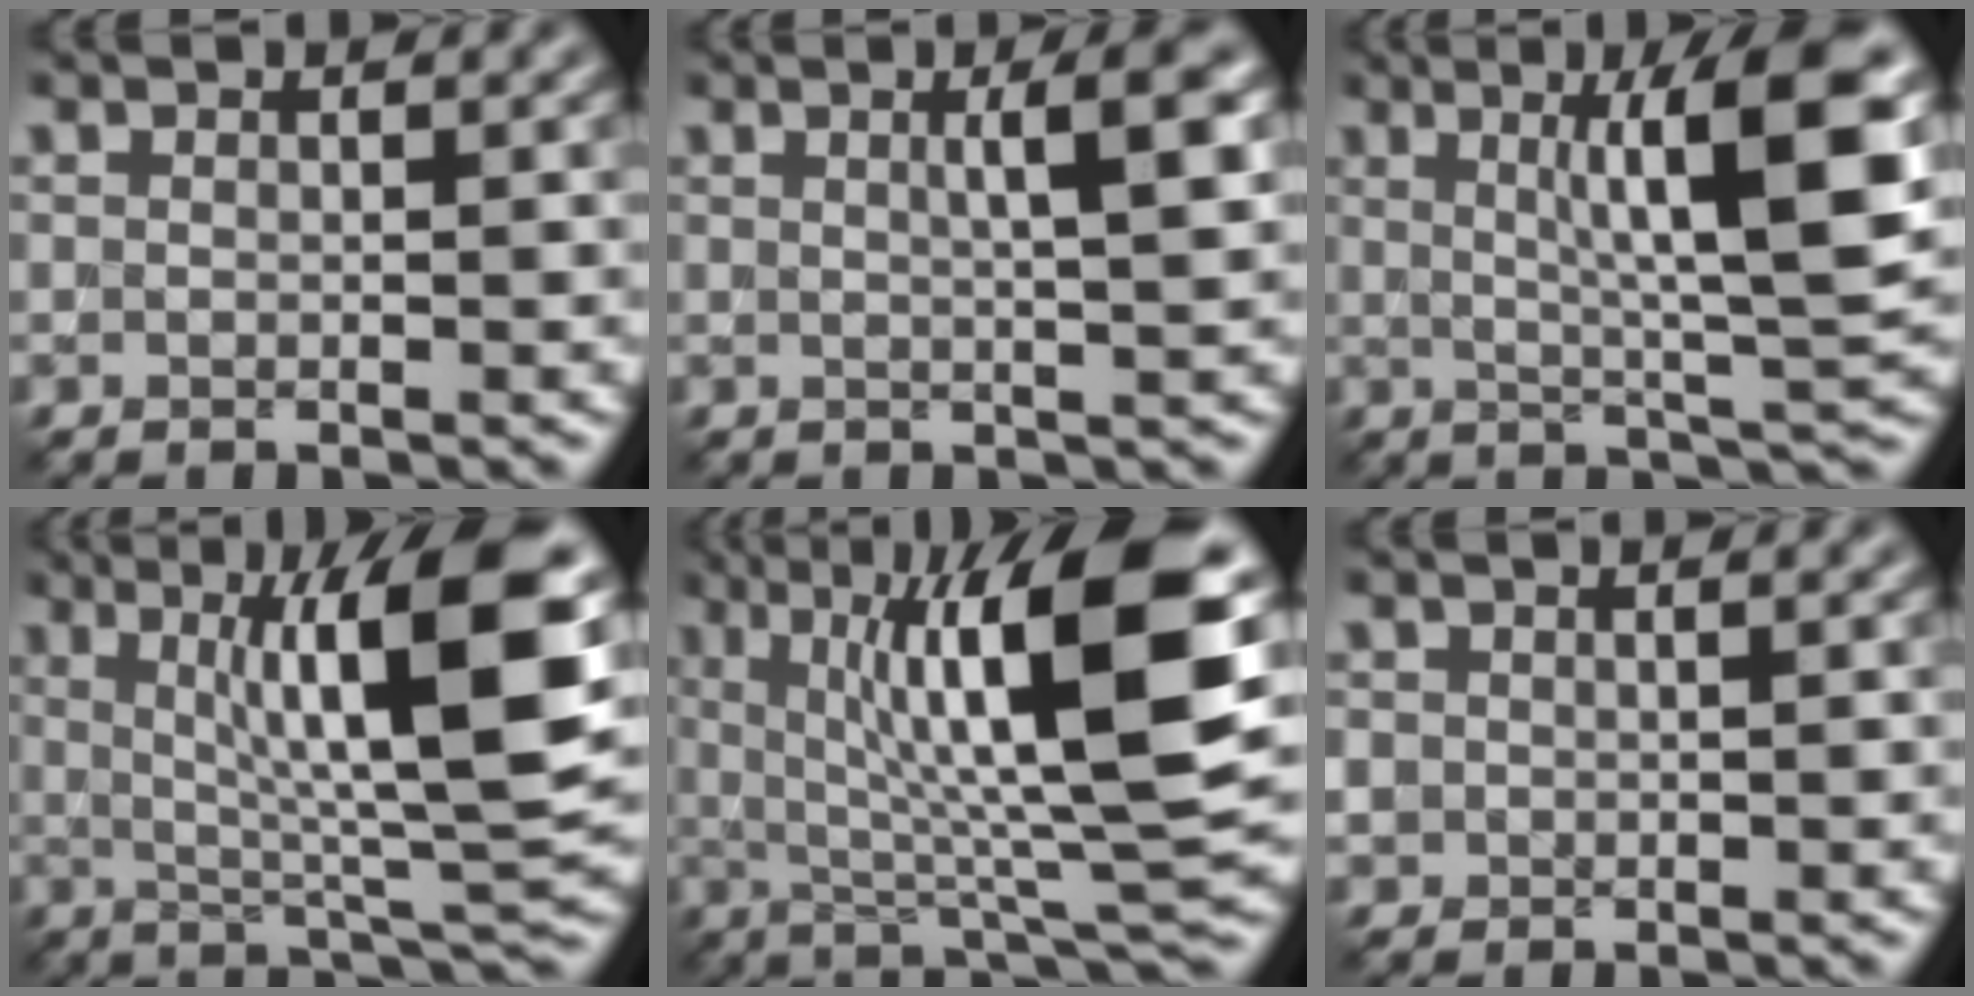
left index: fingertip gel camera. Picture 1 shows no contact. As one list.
[{"total": 4.2, "force": [1.1, 0.8, 4.0], "torque": [-0.043, 0.009, 0.011]}, {"total": 9.1, "force": [2.1, 1.2, 8.8], "torque": [-0.110, 0.003, 0.035]}, {"total": 11.2, "force": [2.7, 2.0, 10.7], "torque": [-0.145, -0.003, 0.048]}, {"total": 13.7, "force": [3.0, 2.7, 13.1], "torque": [-0.190, 0.010, 0.047]}, {"total": 1.6, "force": [0.0, 1.5, 0.7], "torque": [-0.004, 0.005, 0.002]}]